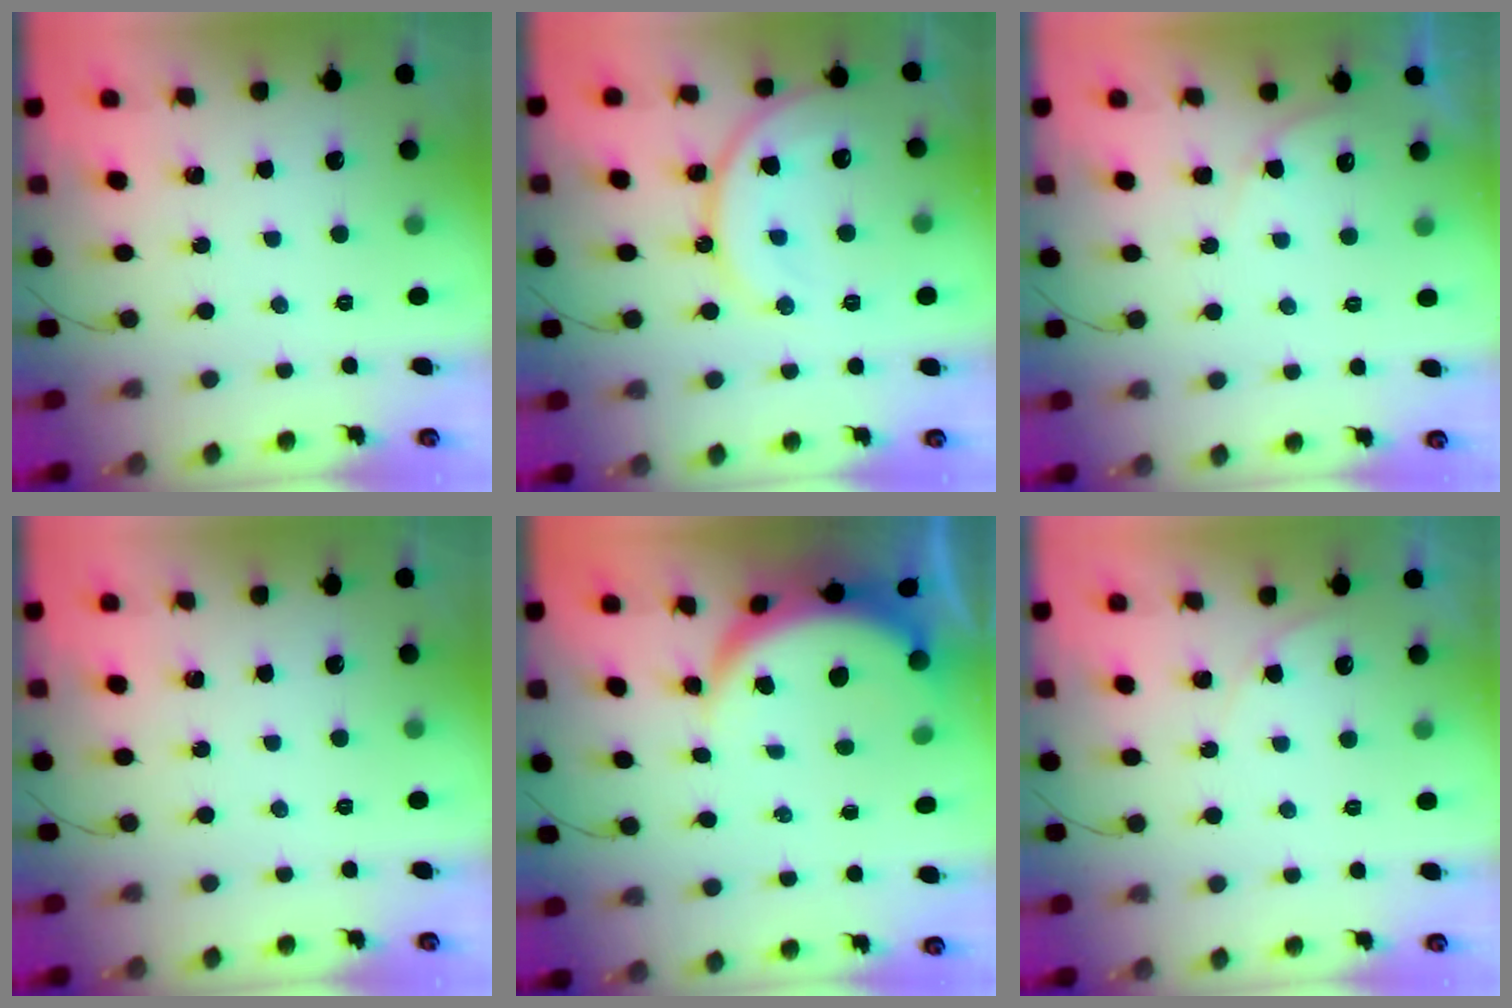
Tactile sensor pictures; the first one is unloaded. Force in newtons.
{"total": 15.4, "press": 15.2, "slide": 1.8}
{"total": 3.9, "press": 3.9, "slide": 0.5}
{"total": 0.0}
{"total": 6.7, "press": 6.7, "slide": 0.5}
{"total": 3.3, "press": 3.3, "slide": 0.2}